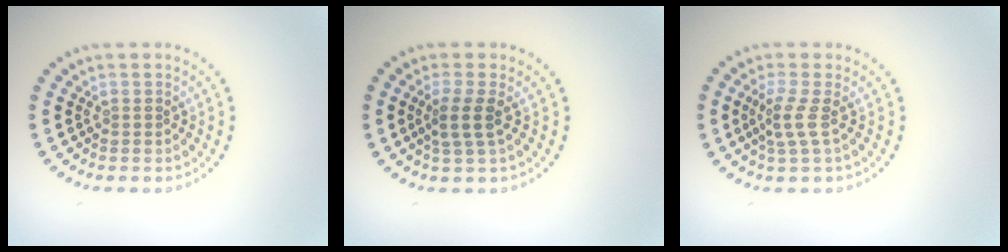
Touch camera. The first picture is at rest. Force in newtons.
{"total": 2.2, "press": 1.8, "slide": 1.3}
{"total": 2.0, "press": 1.5, "slide": 1.4}